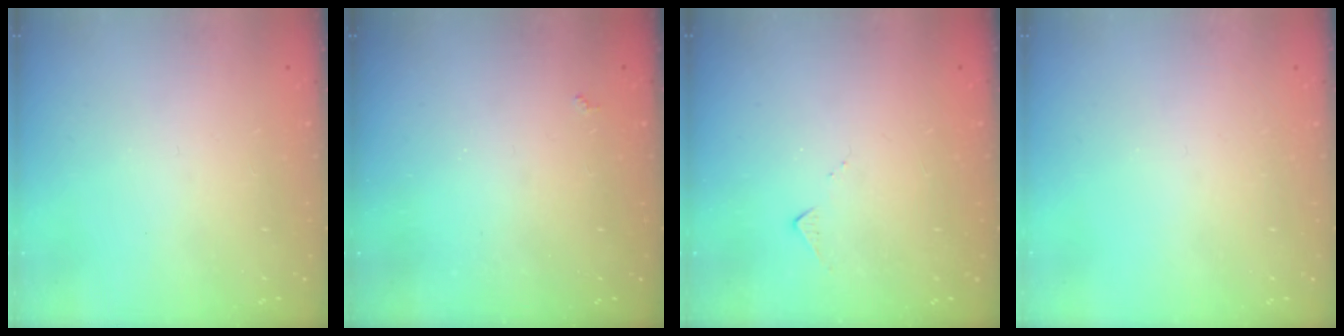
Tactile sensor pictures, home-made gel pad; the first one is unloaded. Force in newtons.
{"total": 2.0, "press": 1.9, "slide": 0.5}
{"total": 5.4, "press": 5.3, "slide": 0.7}
{"total": 0.0}